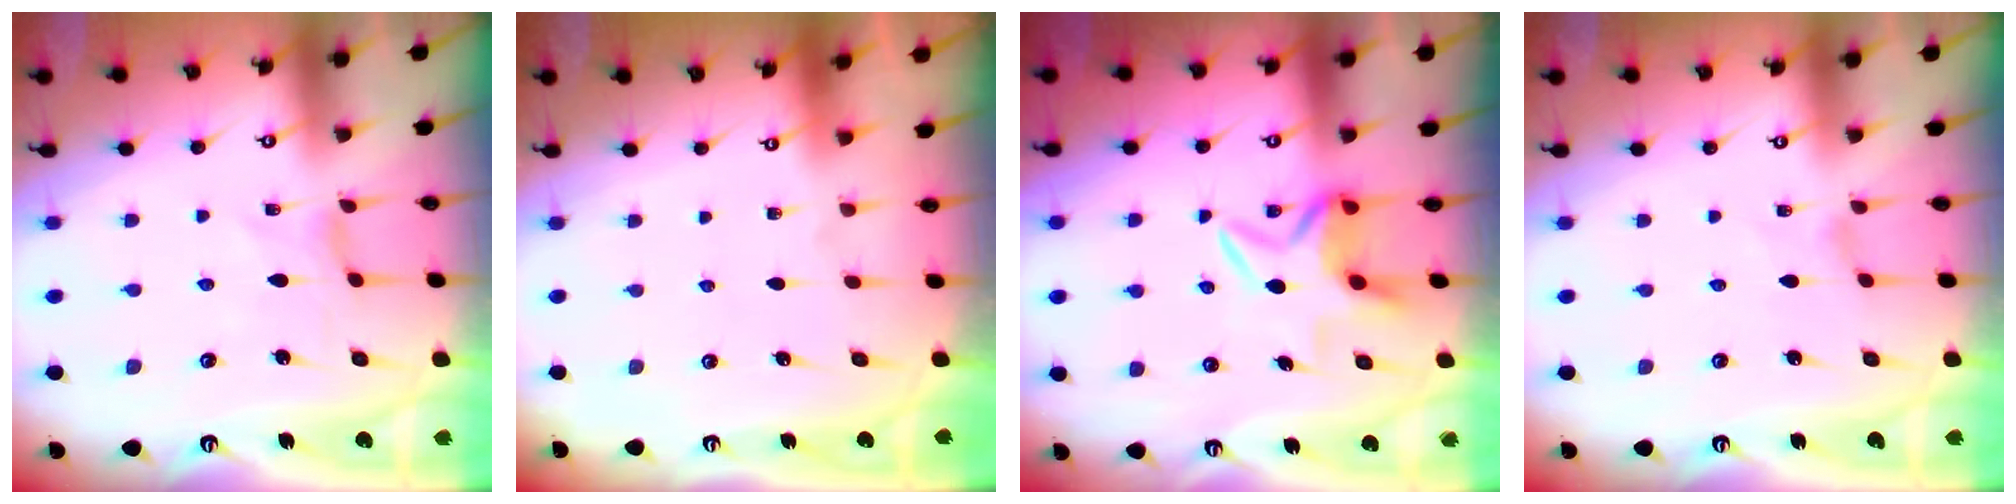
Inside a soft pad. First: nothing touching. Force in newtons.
{"total": 0.0}
{"total": 6.6, "press": 6.4, "slide": 1.3}
{"total": 0.5, "press": 0.5, "slide": 0.2}